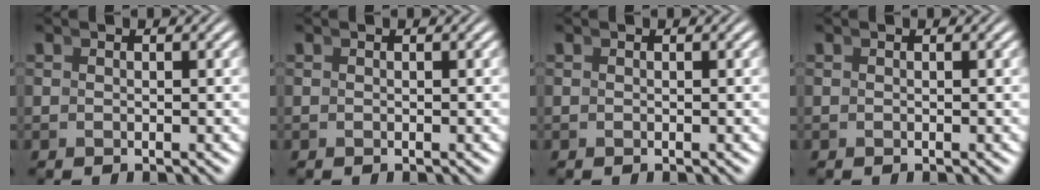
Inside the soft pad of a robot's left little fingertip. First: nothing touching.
{"total": 0.0}
{"total": 0.0}
{"total": 0.0}